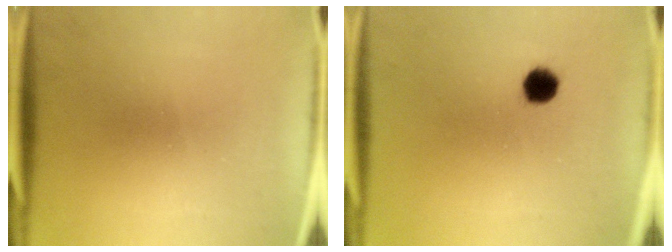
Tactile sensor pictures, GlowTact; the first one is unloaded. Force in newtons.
{"total": 4.0}